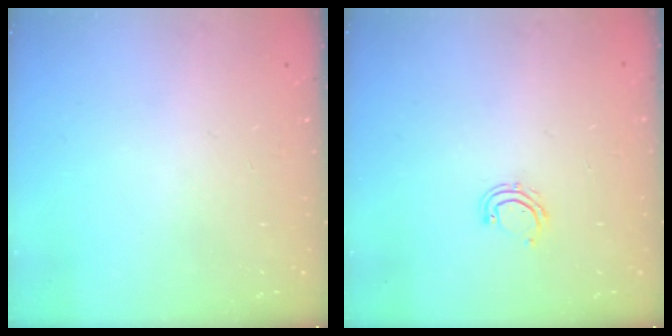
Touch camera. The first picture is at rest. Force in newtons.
{"total": 5.9, "press": 5.8, "slide": 1.3}